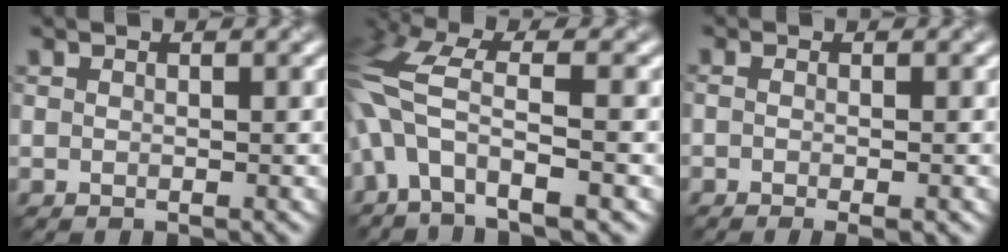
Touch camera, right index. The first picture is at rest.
{"total": 7.6, "force": [-3.0, 3.0, 6.3], "torque": [-0.152, 0.019, -0.057]}
{"total": 3.1, "force": [-0.9, 1.2, 2.7], "torque": [-0.025, 0.011, -0.011]}